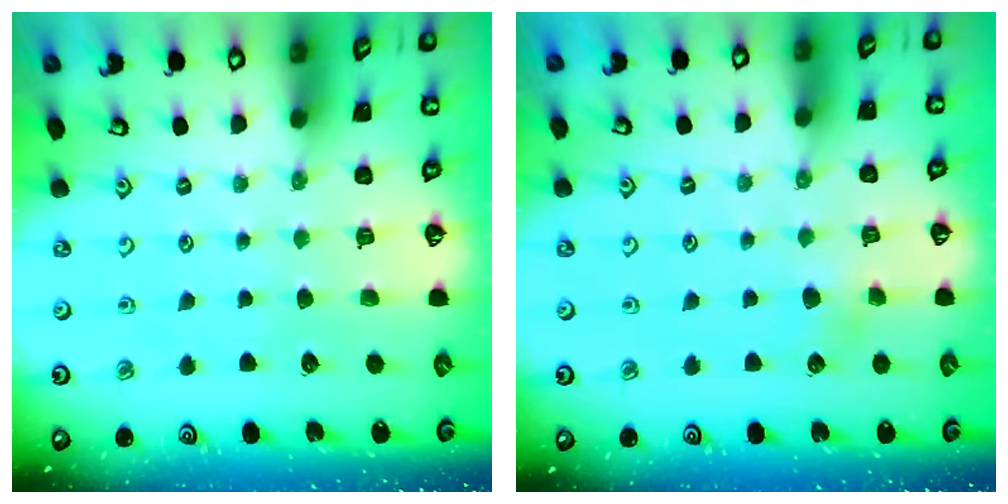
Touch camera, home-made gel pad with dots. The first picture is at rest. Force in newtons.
{"total": 3.4, "press": 3.3, "slide": 0.3}